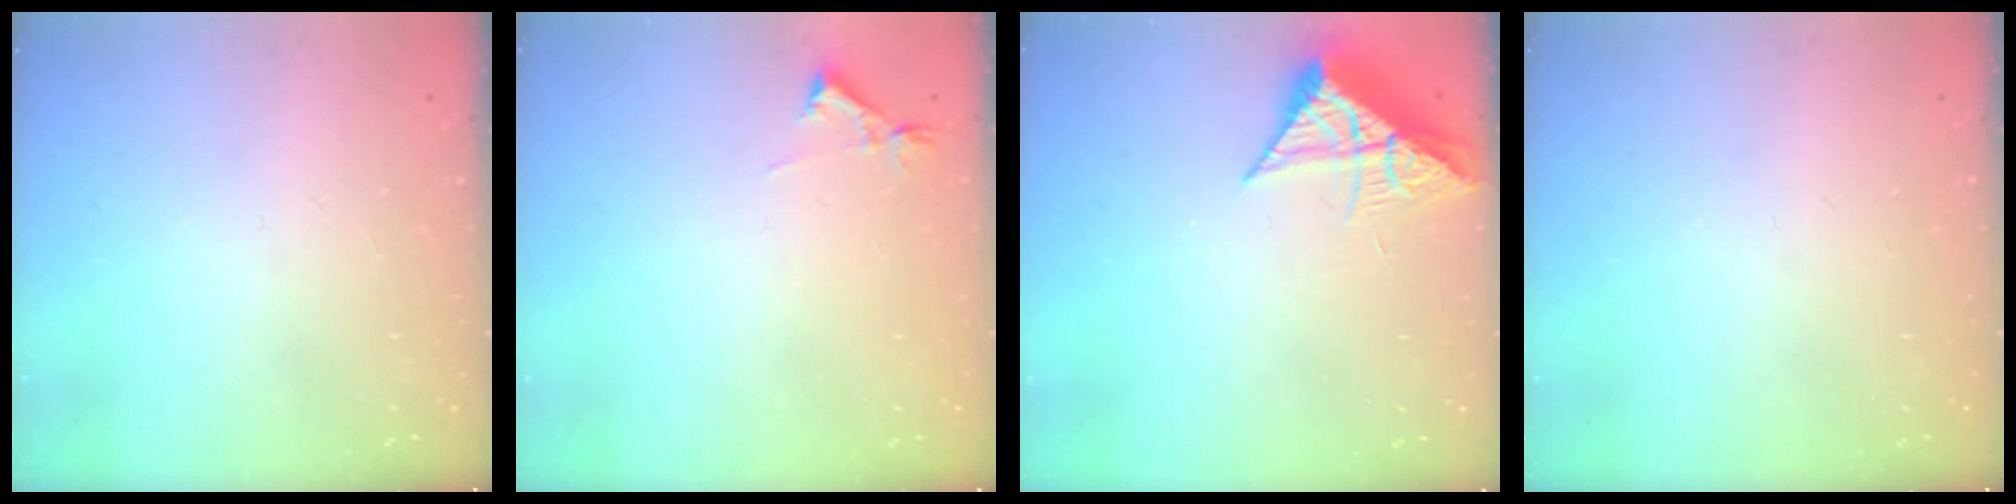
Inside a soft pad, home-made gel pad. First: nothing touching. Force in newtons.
{"total": 3.4, "press": 3.3, "slide": 0.7}
{"total": 8.1, "press": 8.1, "slide": 0.3}
{"total": 0.0}